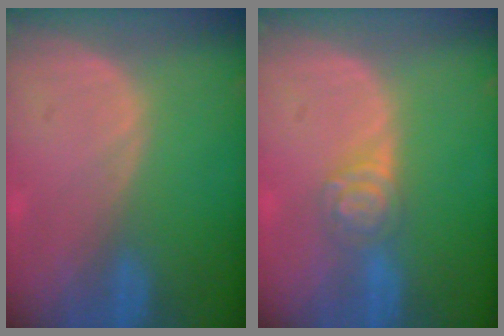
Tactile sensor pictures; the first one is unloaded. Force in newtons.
{"total": 4.3, "press": 3.9, "slide": 1.9}